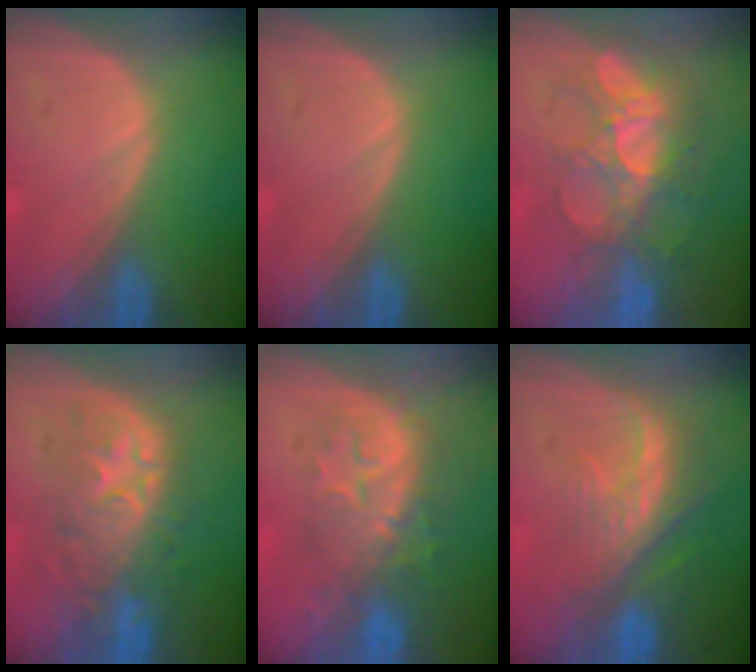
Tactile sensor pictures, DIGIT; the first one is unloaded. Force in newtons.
{"total": 0.0}
{"total": 8.4, "press": 8.1, "slide": 2.2}
{"total": 8.7, "press": 8.6, "slide": 1.7}
{"total": 8.0, "press": 7.8, "slide": 1.7}
{"total": 8.1, "press": 7.3, "slide": 3.4}